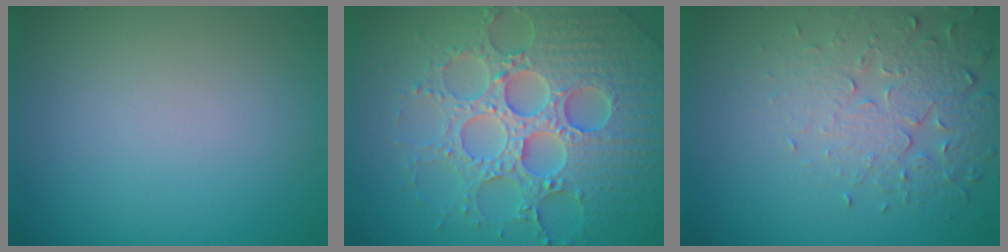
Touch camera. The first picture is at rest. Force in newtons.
{"total": 7.9, "press": 7.7, "slide": 1.8}
{"total": 5.1, "press": 3.8, "slide": 3.4}